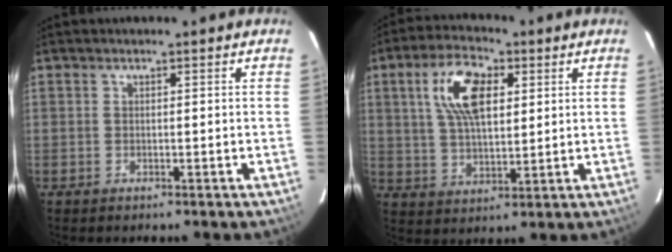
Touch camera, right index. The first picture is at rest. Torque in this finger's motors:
{"motor_torque": [0.68, 0.23, 0.50, 0.16]}